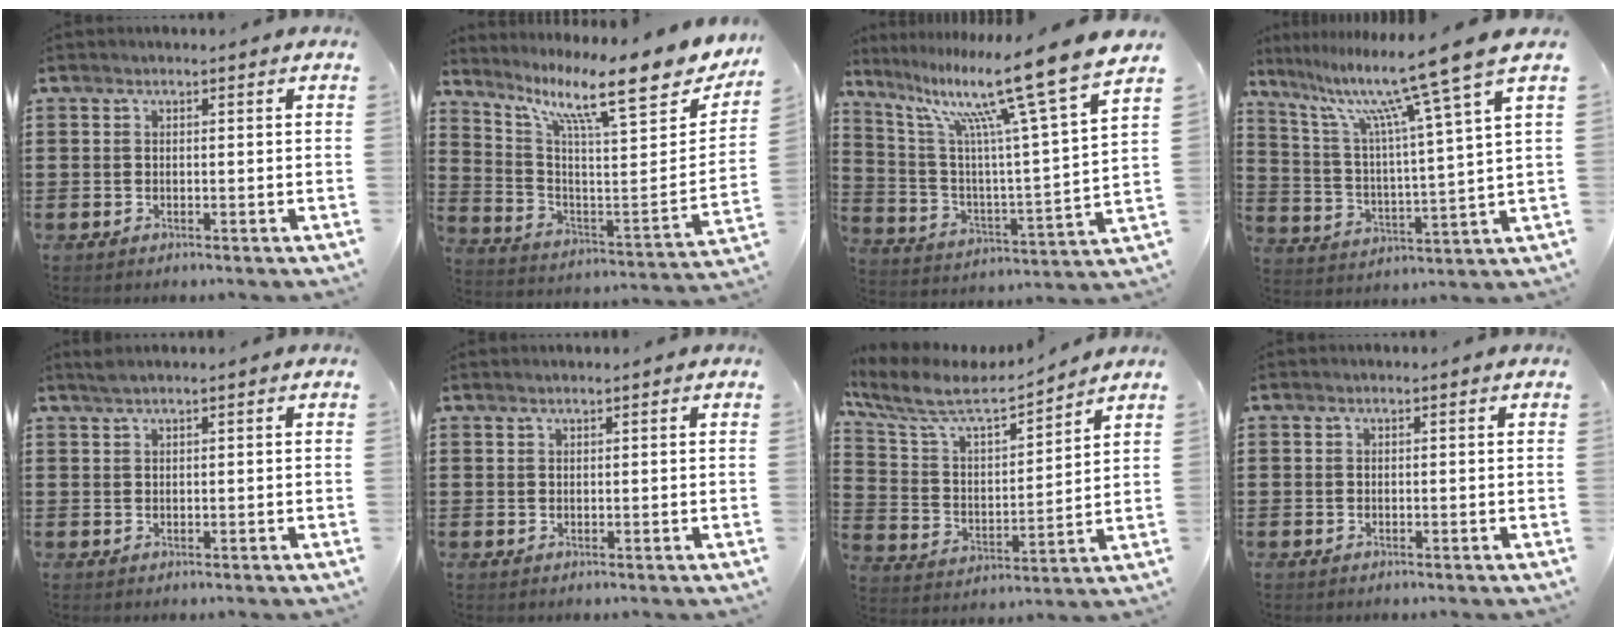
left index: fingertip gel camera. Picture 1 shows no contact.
{"total": 12.8, "force": [9.0, 1.4, 9.1], "torque": [-0.175, -0.072, 0.135]}
{"total": 15.1, "force": [11.3, 0.3, 10.1], "torque": [-0.206, -0.077, 0.174]}
{"total": 12.3, "force": [9.4, -0.3, 7.8], "torque": [-0.180, -0.056, 0.145]}
{"total": 1.2, "force": [0.9, 0.0, 0.8], "torque": [-0.017, 0.000, 0.017]}
{"total": 0.7, "force": [0.6, 0.0, 0.3], "torque": [-0.007, -0.002, 0.011]}
{"total": 7.9, "force": [6.6, 1.8, 3.9], "torque": [-0.105, -0.036, 0.110]}
{"total": 0.0}